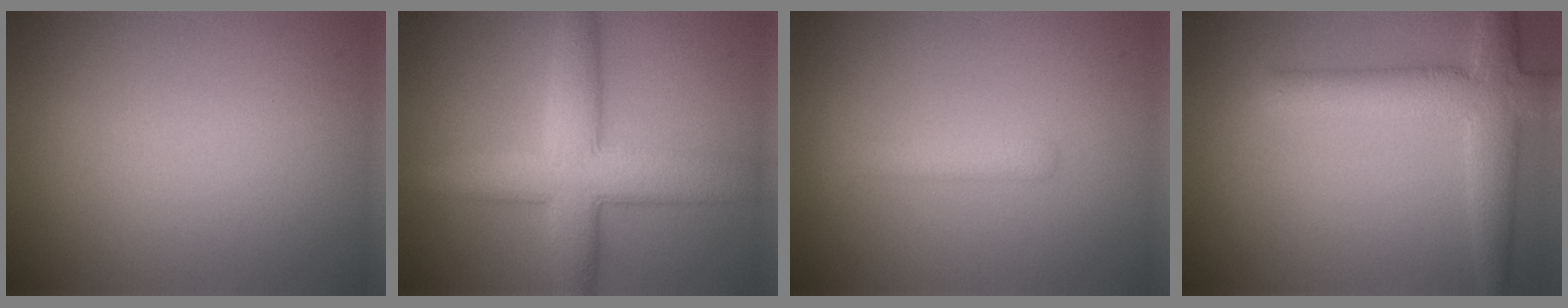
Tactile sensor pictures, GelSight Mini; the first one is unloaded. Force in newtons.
{"total": 7.6, "press": 7.6, "slide": 0.5}
{"total": 1.8, "press": 1.8, "slide": 0.1}
{"total": 5.4, "press": 5.4, "slide": 0.2}